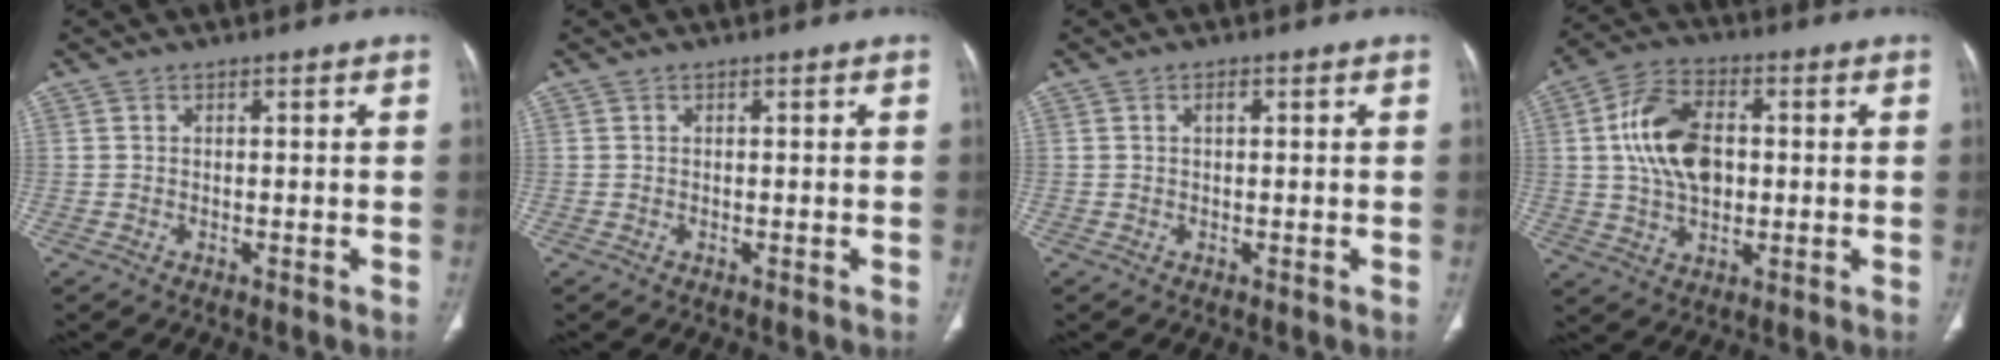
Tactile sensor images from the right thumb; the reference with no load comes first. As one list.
[{"total": 0.0}, {"total": 1.2, "force": [0.4, 0.6, 1.0], "torque": [-0.018, 0.005, 0.007]}, {"total": 13.1, "force": [1.2, 8.2, 10.2], "torque": [-0.178, 0.012, 0.022]}]